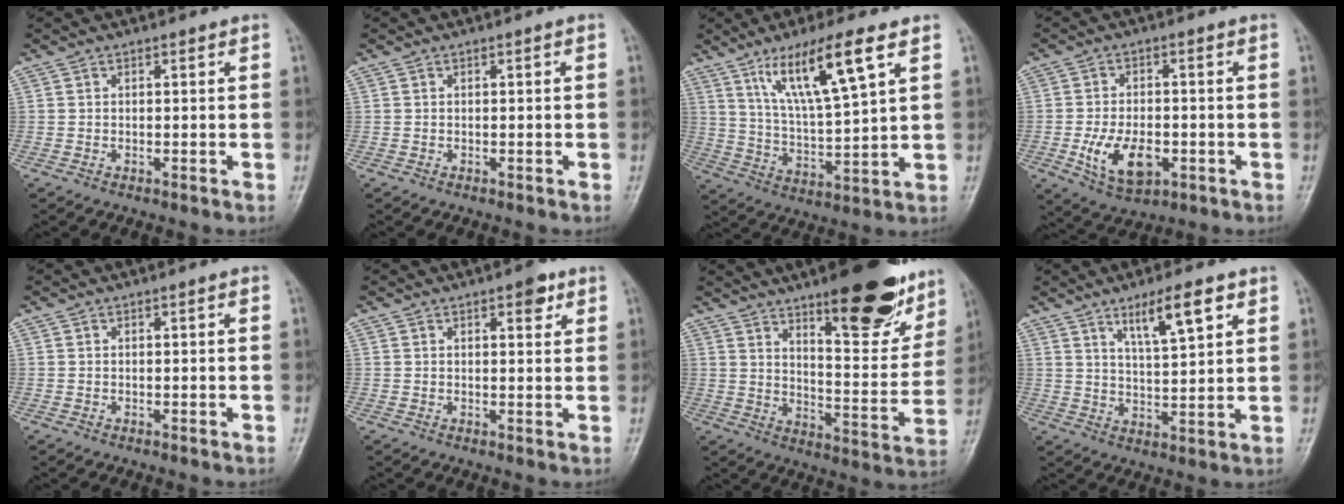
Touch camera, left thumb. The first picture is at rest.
{"total": 0.0}
{"total": 14.1, "force": [7.6, 2.4, 11.6], "torque": [-0.208, -0.031, 0.145]}
{"total": 9.6, "force": [-2.6, 5.7, 7.2], "torque": [-0.118, 0.002, -0.034]}
{"total": 0.0}
{"total": 3.4, "force": [2.0, 1.4, 2.3], "torque": [-0.019, -0.006, 0.024]}
{"total": 20.6, "force": [13.3, 6.4, 14.4], "torque": [-0.149, -0.075, 0.197]}
{"total": 8.8, "force": [5.1, 2.1, 6.9], "torque": [-0.109, -0.028, 0.091]}